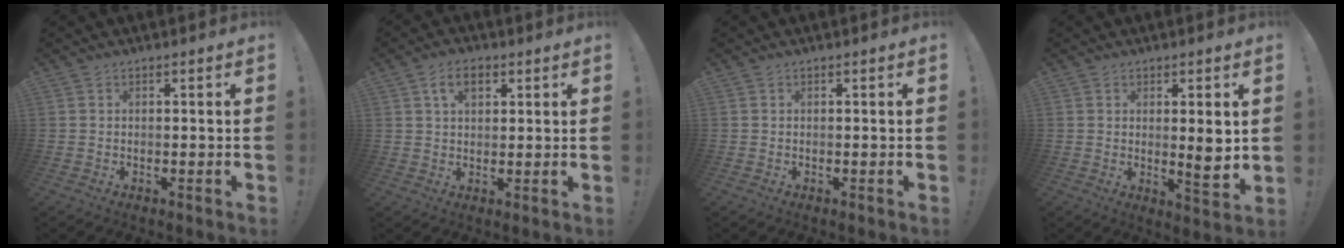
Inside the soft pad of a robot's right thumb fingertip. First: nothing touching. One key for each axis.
{"total": 6.7, "fx": 3.0, "fy": 4.2, "fz": 4.3, "tx": -0.065, "ty": 0.002, "tz": 0.053}
{"total": 0.0}
{"total": 6.2, "fx": 1.2, "fy": 1.0, "fz": 5.9, "tx": -0.081, "ty": -0.017, "tz": 0.017}